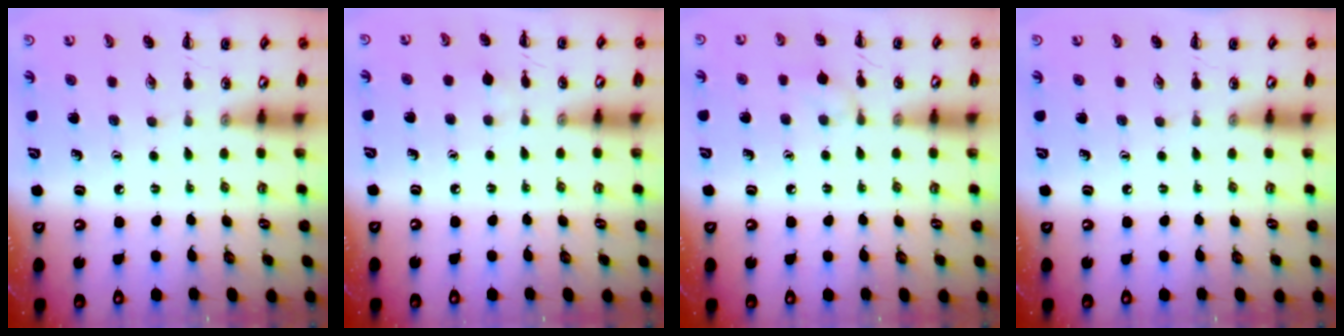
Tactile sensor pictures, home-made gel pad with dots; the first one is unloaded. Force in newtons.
{"total": 3.0, "press": 2.7, "slide": 1.2}
{"total": 6.3, "press": 5.9, "slide": 2.0}
{"total": 0.0}